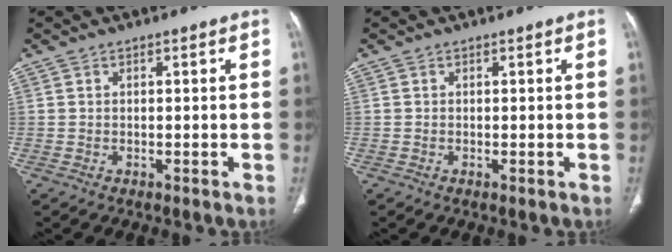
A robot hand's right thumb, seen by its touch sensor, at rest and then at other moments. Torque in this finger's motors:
{"motor_torque": [-0.03, -0.15, -0.13, 0.36, 0.02]}